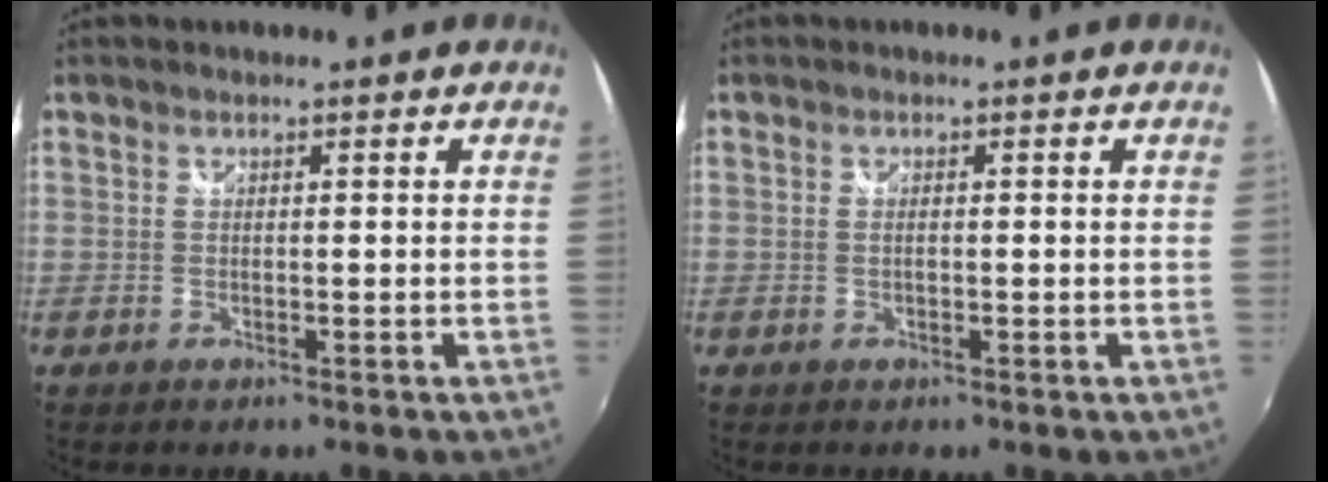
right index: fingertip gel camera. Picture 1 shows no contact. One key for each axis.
{"total": 0.9, "fx": -0.1, "fy": 0.4, "fz": 0.9, "tx": -0.018, "ty": 0.000, "tz": -0.005}